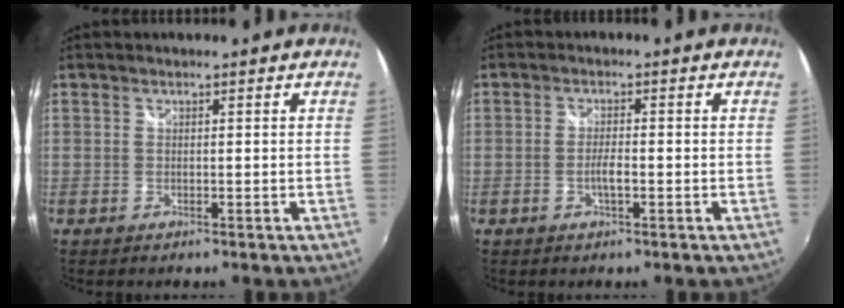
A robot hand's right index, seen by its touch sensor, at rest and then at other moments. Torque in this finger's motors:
{"motor_torque": [0.45, -0.22, 0.32, 0.05]}